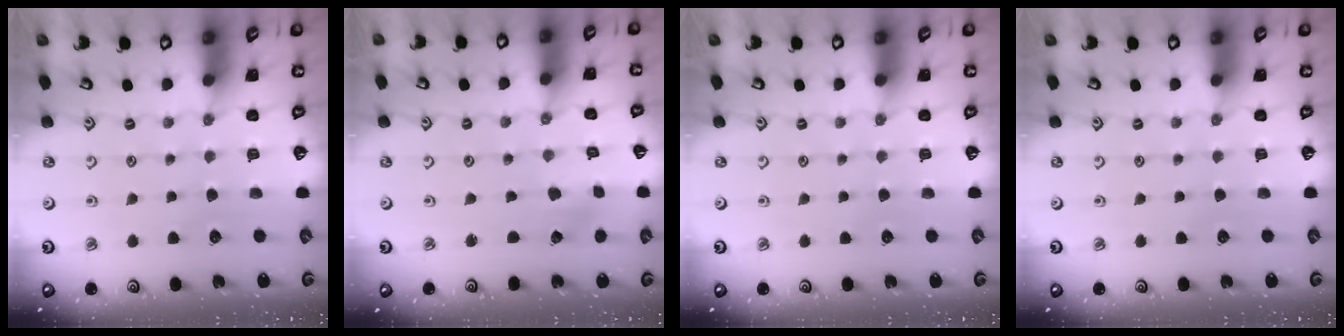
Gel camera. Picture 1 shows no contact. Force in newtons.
{"total": 0.5, "press": 0.5, "slide": 0.1}
{"total": 0.0}
{"total": 0.0}